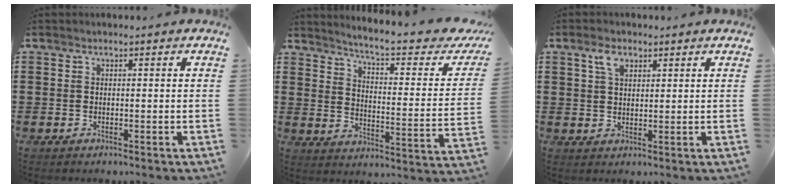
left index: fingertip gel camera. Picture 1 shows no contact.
{"total": 5.2, "force": [4.3, -0.3, 2.9], "torque": [-0.078, -0.036, 0.065]}
{"total": 3.4, "force": [2.0, 1.7, 2.1], "torque": [-0.041, 0.004, 0.034]}